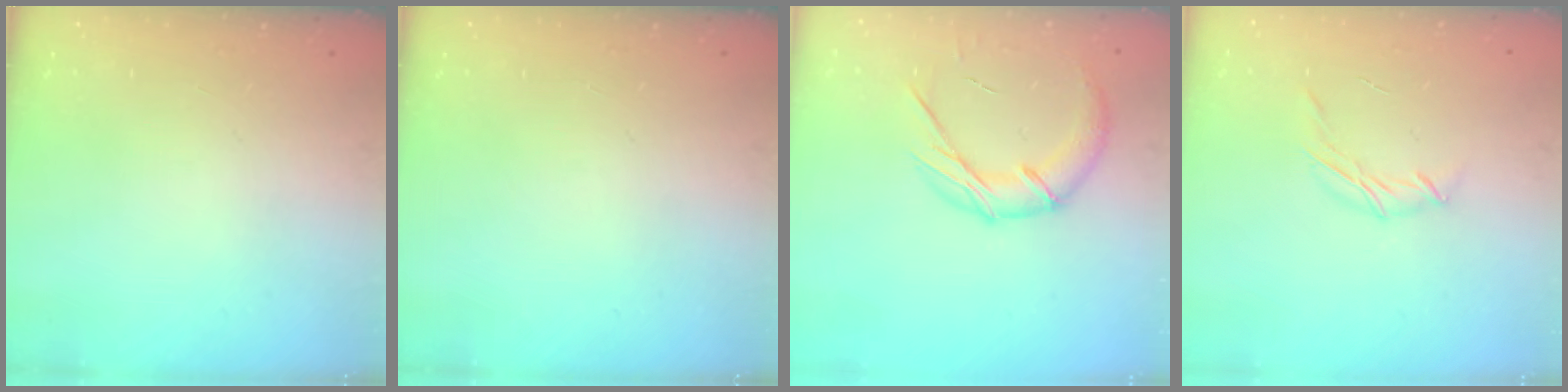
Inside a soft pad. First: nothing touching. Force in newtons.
{"total": 0.0}
{"total": 11.8, "press": 11.8, "slide": 0.8}
{"total": 6.5, "press": 6.5, "slide": 0.9}